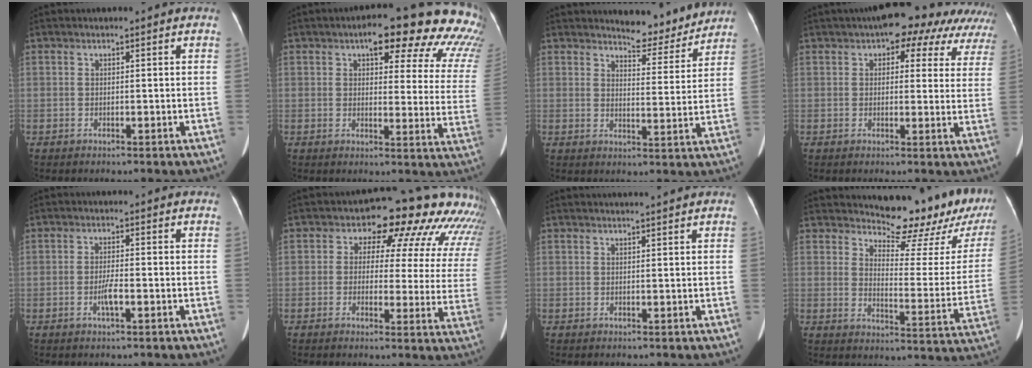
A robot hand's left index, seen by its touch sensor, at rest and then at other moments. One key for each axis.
{"total": 19.0, "fx": 15.4, "fy": 5.5, "fz": 9.7, "tx": -0.089, "ty": -0.020, "tz": 0.156}
{"total": 7.0, "fx": 6.9, "fy": 1.2, "fz": 0.6, "tx": -0.011, "ty": -0.014, "tz": 0.091}
{"total": 12.7, "fx": 9.7, "fy": 5.1, "fz": 6.3, "tx": -0.046, "ty": 0.027, "tz": 0.099}
{"total": 2.4, "fx": -0.9, "fy": 0.3, "fz": 2.2, "tx": -0.045, "ty": -0.001, "tz": -0.017}
{"total": 16.1, "fx": 10.7, "fy": 7.0, "fz": 9.8, "tx": -0.107, "ty": 0.023, "tz": 0.095}
{"total": 3.9, "fx": 3.7, "fy": -0.5, "fz": 1.1, "tx": -0.013, "ty": 0.015, "tz": 0.046}
{"total": 18.0, "fx": 16.1, "fy": 3.2, "fz": 7.4, "tx": -0.091, "ty": -0.078, "tz": 0.187}